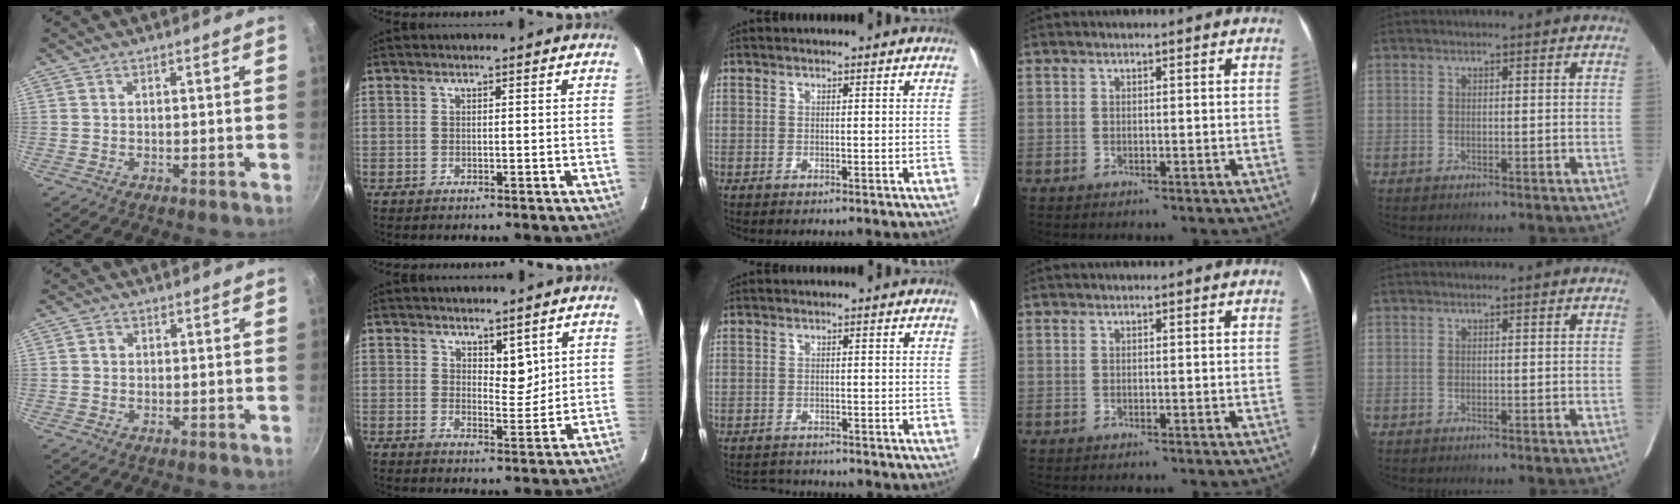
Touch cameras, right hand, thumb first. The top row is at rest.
{"thumb": {"total": 1.3, "force": [0.0, 1.2, 0.5], "torque": [-0.004, 0.003, -0.001]}, "index": {"total": 3.9, "force": [2.1, 1.8, 2.7], "torque": [-0.042, -0.006, 0.040]}, "middle": {"total": 2.3, "force": [-2.3, 0.3, -0.4], "torque": [0.006, -0.010, -0.037]}}